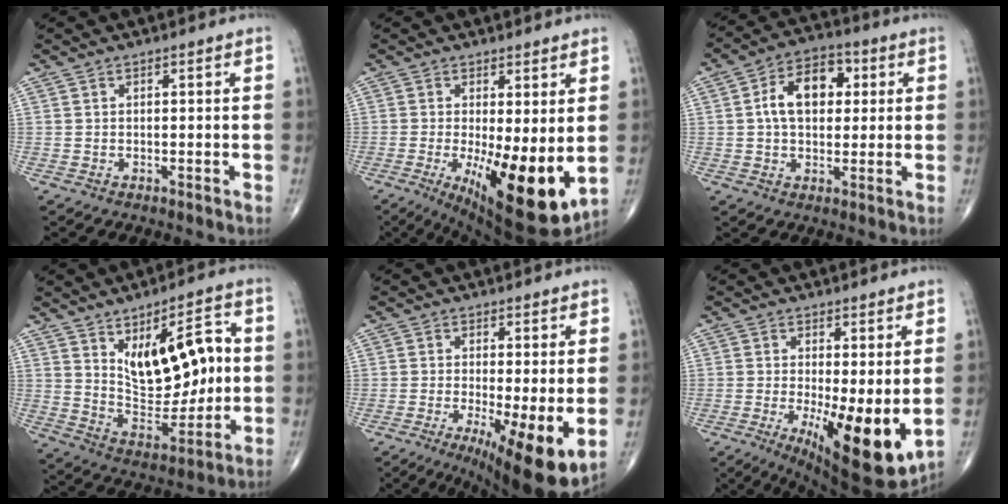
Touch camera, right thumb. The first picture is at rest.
{"total": 15.6, "force": [-2.1, 5.0, 14.6], "torque": [-0.223, -0.035, -0.014]}
{"total": 10.8, "force": [1.9, 7.0, 8.1], "torque": [-0.115, 0.017, 0.025]}
{"total": 16.6, "force": [3.2, 8.2, 14.0], "torque": [-0.175, -0.011, 0.065]}
{"total": 12.2, "force": [-2.6, 3.0, 11.5], "torque": [-0.177, -0.024, -0.034]}
{"total": 14.1, "force": [-1.9, 4.5, 13.3], "torque": [-0.198, -0.032, -0.014]}